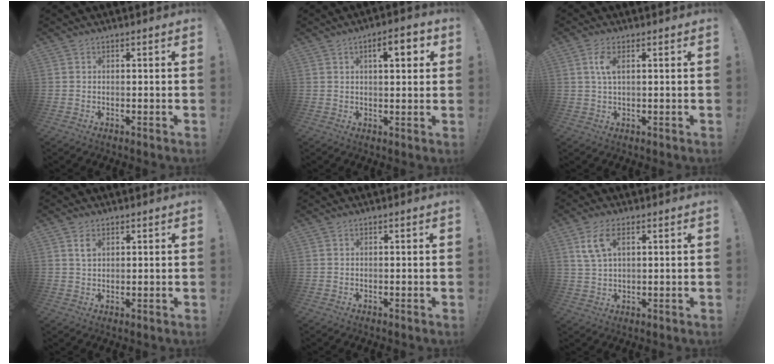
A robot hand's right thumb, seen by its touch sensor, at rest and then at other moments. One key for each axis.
{"total": 6.9, "fx": 2.7, "fy": 2.2, "fz": 6.0, "tx": -0.071, "ty": -0.007, "tz": 0.034}
{"total": 4.5, "fx": 1.3, "fy": 1.8, "fz": 4.0, "tx": -0.079, "ty": -0.003, "tz": 0.018}
{"total": 3.2, "fx": 1.9, "fy": 1.8, "fz": 1.9, "tx": -0.032, "ty": -0.003, "tz": 0.033}
{"total": 0.0}
{"total": 7.7, "fx": 3.2, "fy": 3.8, "fz": 5.8, "tx": -0.111, "ty": -0.007, "tz": 0.058}